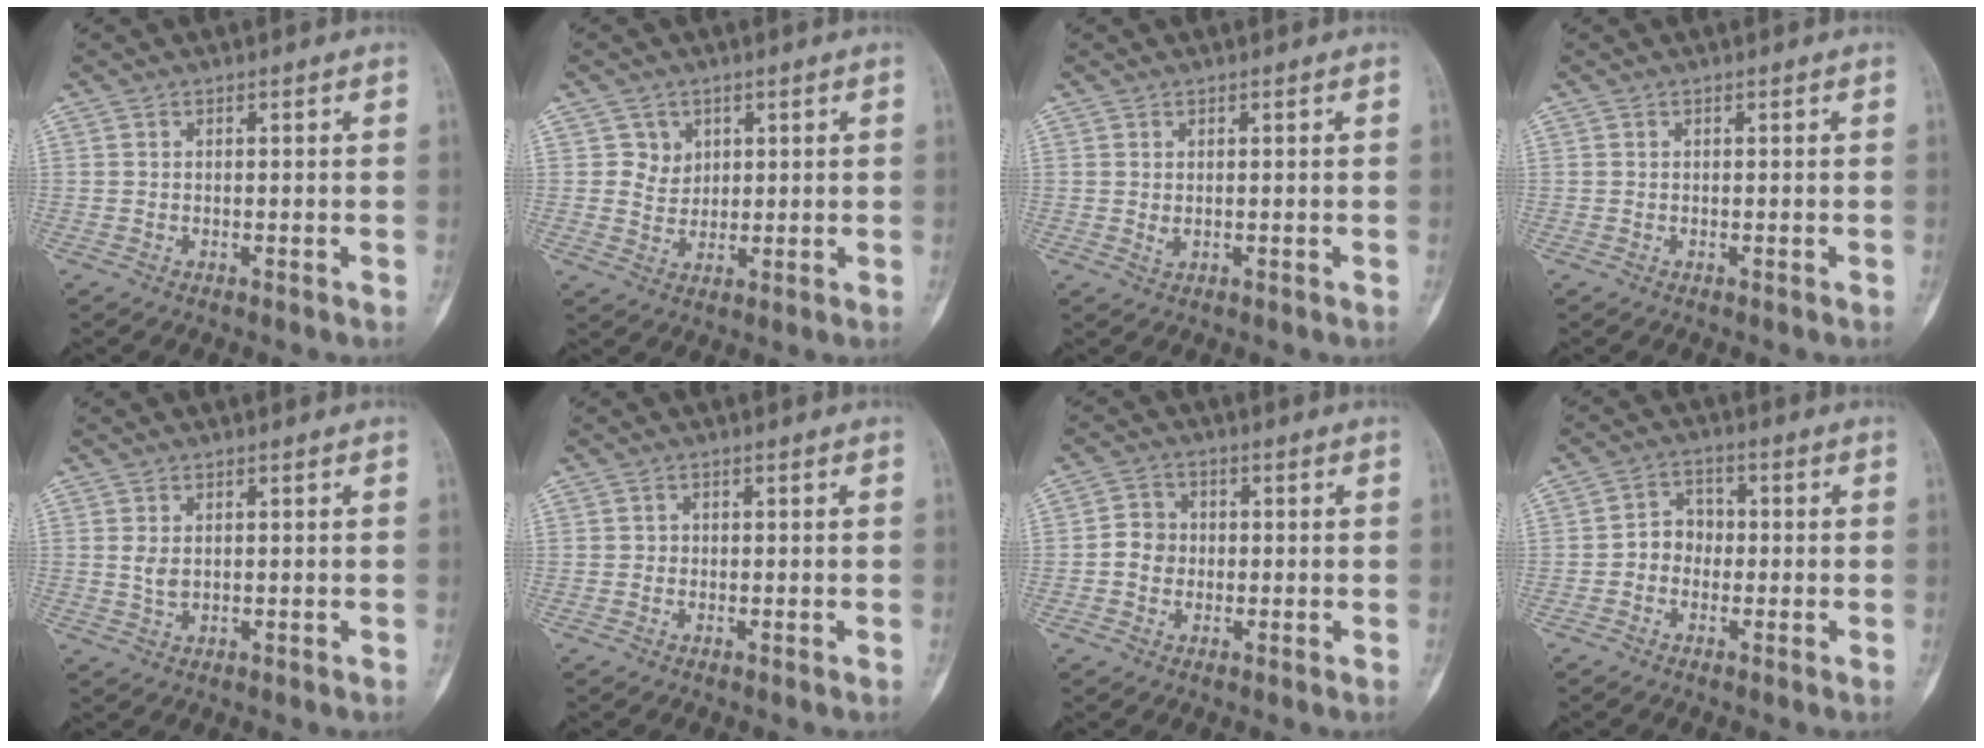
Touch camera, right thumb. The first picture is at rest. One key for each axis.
{"total": 3.7, "fx": 1.7, "fy": 3.2, "fz": 0.4, "tx": 0.014, "ty": -0.009, "tz": 0.029}
{"total": 0.9, "fx": 0.1, "fy": 0.5, "fz": 0.8, "tx": -0.013, "ty": -0.001, "tz": 0.008}
{"total": 0.0}
{"total": 2.1, "fx": 0.4, "fy": 1.3, "fz": 1.6, "tx": -0.028, "ty": -0.003, "tz": 0.013}
{"total": 0.6, "fx": -0.1, "fy": 0.6, "fz": 0.1, "tx": 0.005, "ty": 0.004, "tz": -0.004}
{"total": 4.2, "fx": -0.5, "fy": 3.8, "fz": 1.7, "tx": -0.010, "ty": 0.012, "tz": -0.016}
{"total": 4.5, "fx": -0.9, "fy": 3.9, "fz": 2.2, "tx": -0.011, "ty": 0.021, "tz": -0.028}